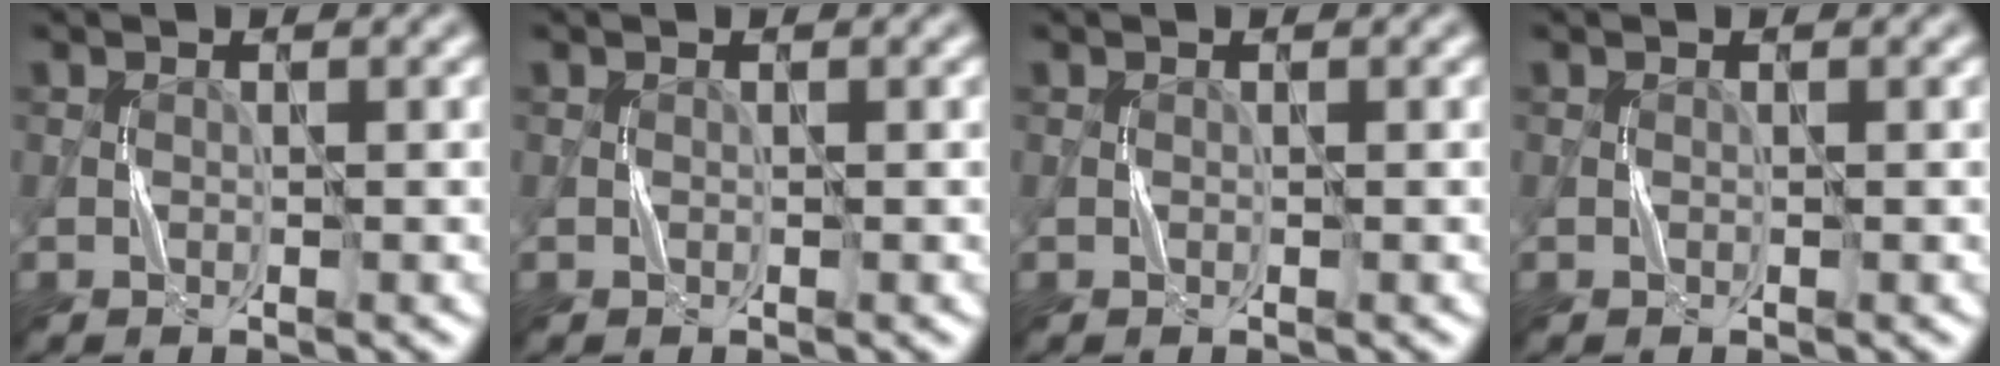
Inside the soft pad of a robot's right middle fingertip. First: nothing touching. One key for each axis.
{"total": 0.0}
{"total": 0.0}
{"total": 0.0}